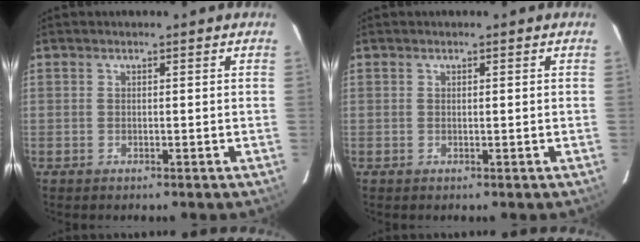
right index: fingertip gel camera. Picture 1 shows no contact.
{"total": 0.0}